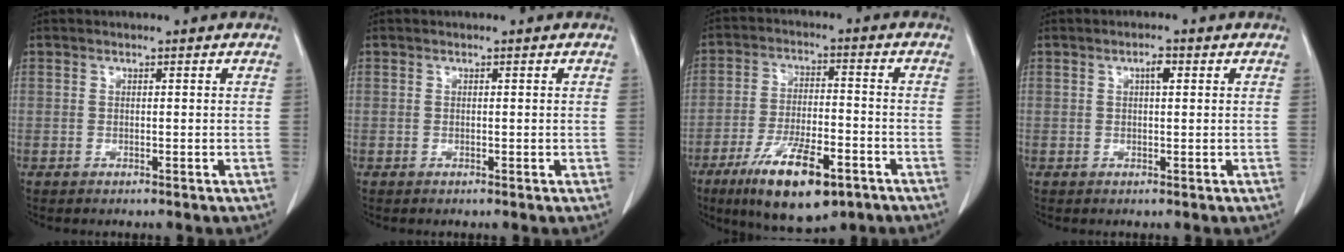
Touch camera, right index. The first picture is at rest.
{"total": 0.0}
{"total": 13.7, "force": [-8.1, 4.1, 10.3], "torque": [-0.185, -0.015, -0.129]}
{"total": 1.7, "force": [0.6, 0.5, 1.5], "torque": [-0.027, 0.003, 0.009]}